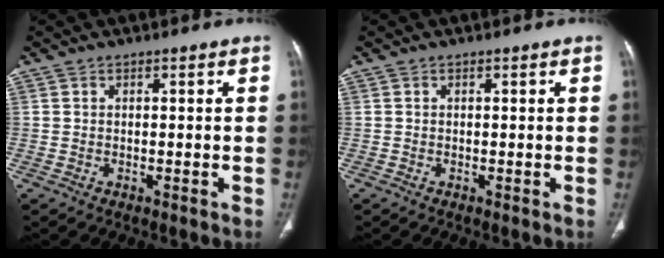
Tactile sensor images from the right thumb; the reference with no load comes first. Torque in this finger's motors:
{"motor_torque": [0.50, 0.46, -0.19, -0.26, 0.08]}